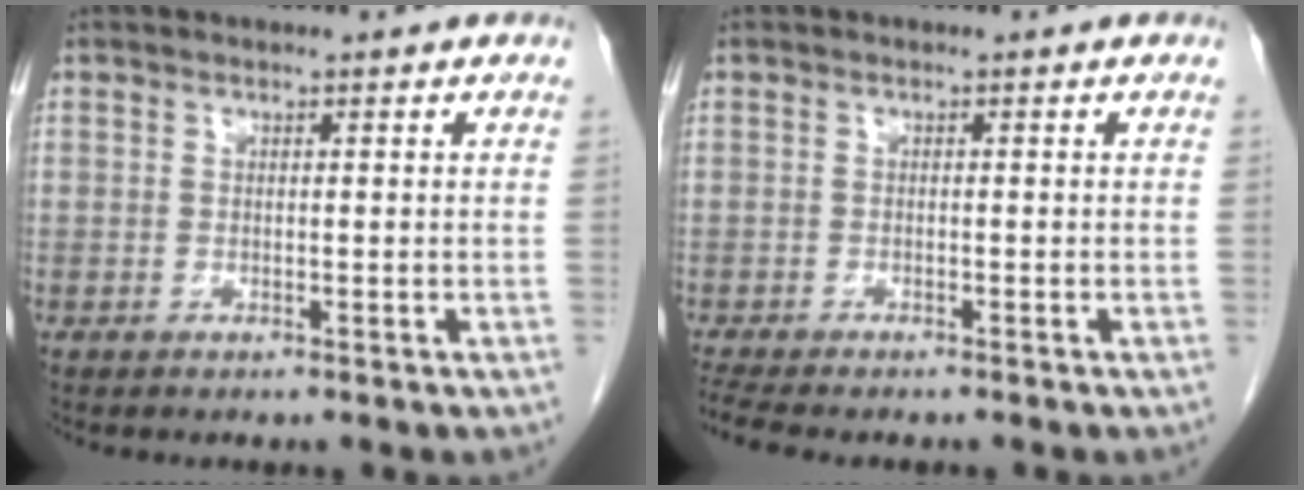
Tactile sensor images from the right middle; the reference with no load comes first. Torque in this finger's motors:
{"motor_torque": [0.59, -0.44, 0.03, 0.03]}